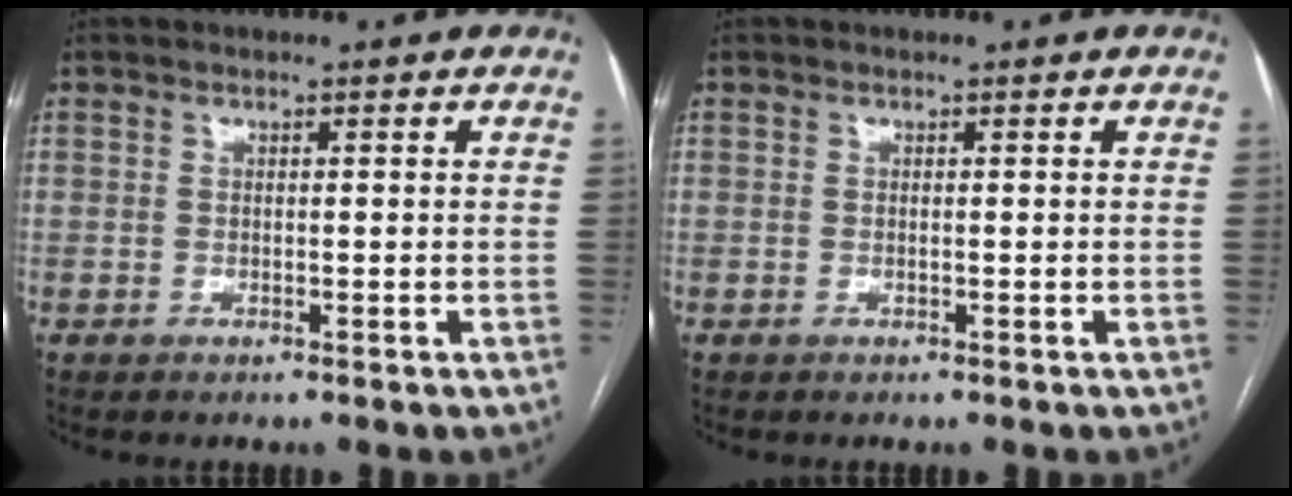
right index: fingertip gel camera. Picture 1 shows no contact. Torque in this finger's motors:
{"motor_torque": [0.08, 0.17, -0.01, 0.00]}